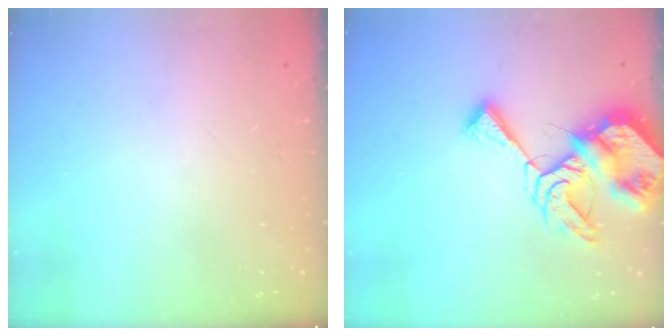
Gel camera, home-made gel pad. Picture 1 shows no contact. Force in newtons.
{"total": 11.4, "press": 11.3, "slide": 1.4}